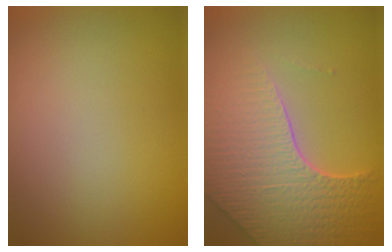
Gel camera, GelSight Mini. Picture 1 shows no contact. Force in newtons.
{"total": 7.8, "press": 5.7, "slide": 5.4}